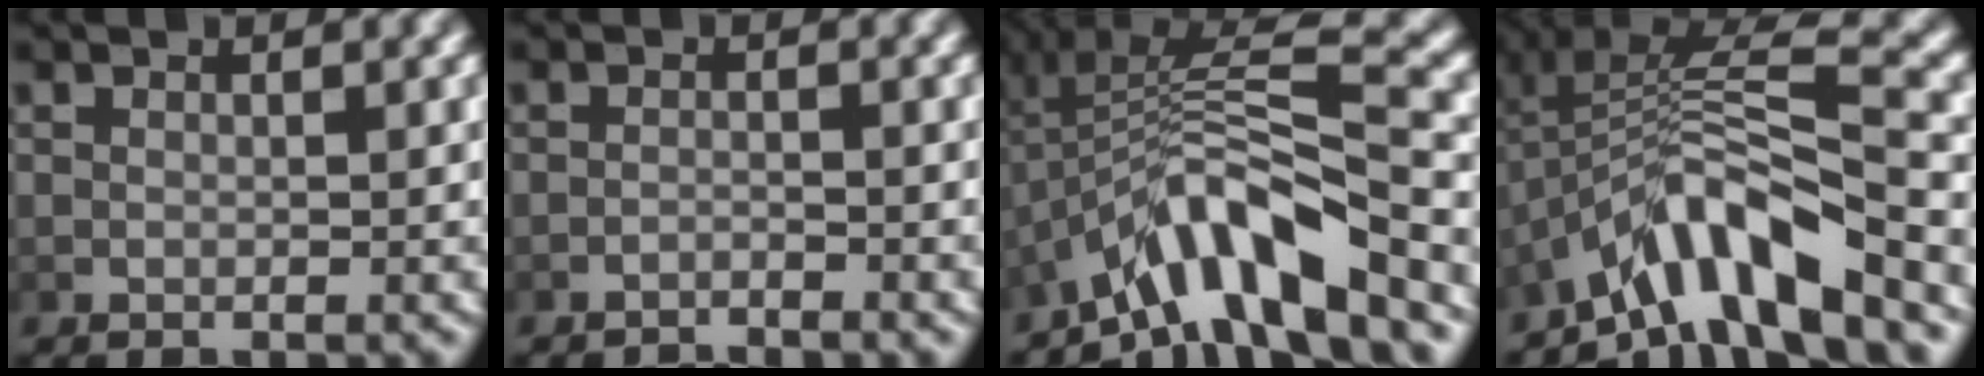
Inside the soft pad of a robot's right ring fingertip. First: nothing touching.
{"total": 2.0, "force": [-2.0, -0.1, 0.0], "torque": [-0.004, -0.005, -0.033]}
{"total": 8.7, "force": [-2.2, 3.1, 7.8], "torque": [-0.121, 0.018, -0.033]}
{"total": 7.9, "force": [-2.2, 3.1, 6.9], "torque": [-0.115, 0.011, -0.031]}